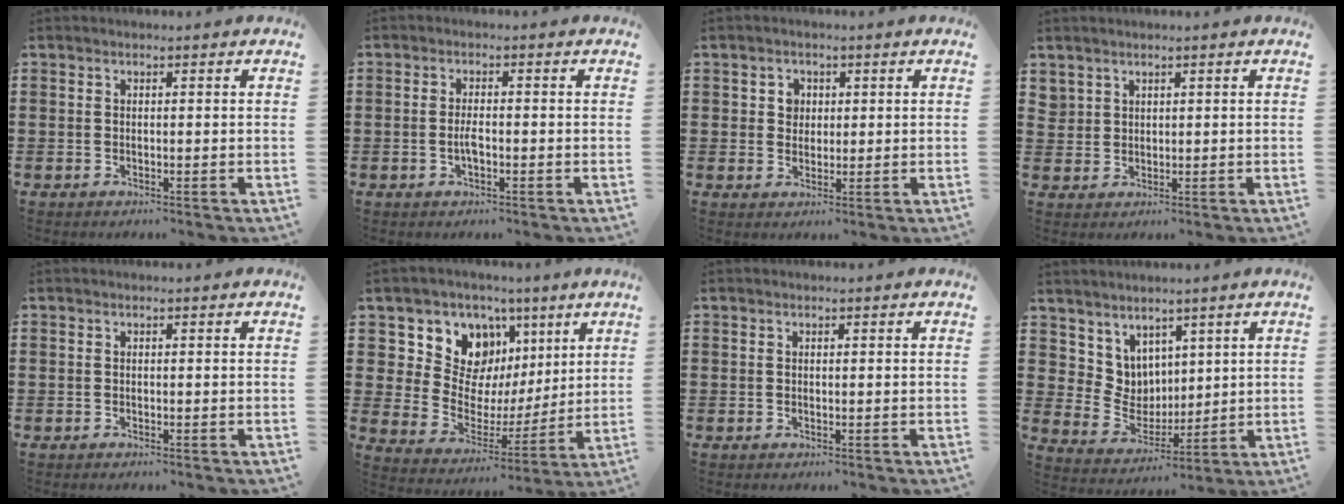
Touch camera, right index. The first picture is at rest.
{"total": 2.5, "force": [-0.7, 0.8, 2.3], "torque": [-0.051, 0.000, -0.015]}
{"total": 2.4, "force": [0.6, 2.2, 0.8], "torque": [-0.026, 0.011, 0.008]}
{"total": 2.1, "force": [1.6, 1.3, 0.1], "torque": [-0.008, 0.004, 0.033]}
{"total": 0.0}
{"total": 10.8, "force": [5.0, 8.8, 3.8], "torque": [-0.108, -0.037, 0.097]}
{"total": 0.0}
{"total": 6.1, "force": [3.9, 4.7, 0.1], "torque": [-0.036, -0.016, 0.077]}